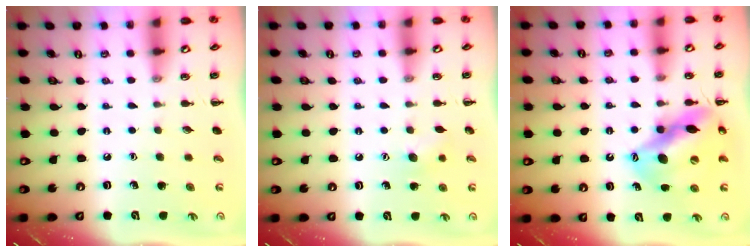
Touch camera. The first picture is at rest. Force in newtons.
{"total": 7.3, "press": 7.1, "slide": 1.4}
{"total": 14.2, "press": 13.7, "slide": 3.6}